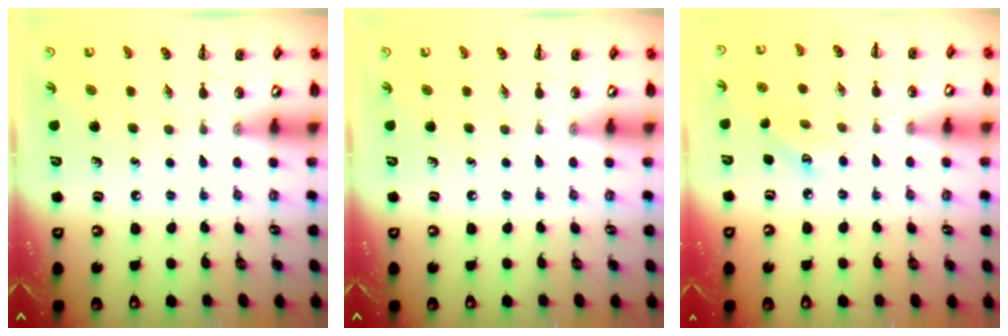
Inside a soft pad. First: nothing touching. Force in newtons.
{"total": 0.0}
{"total": 2.9, "press": 2.8, "slide": 0.8}